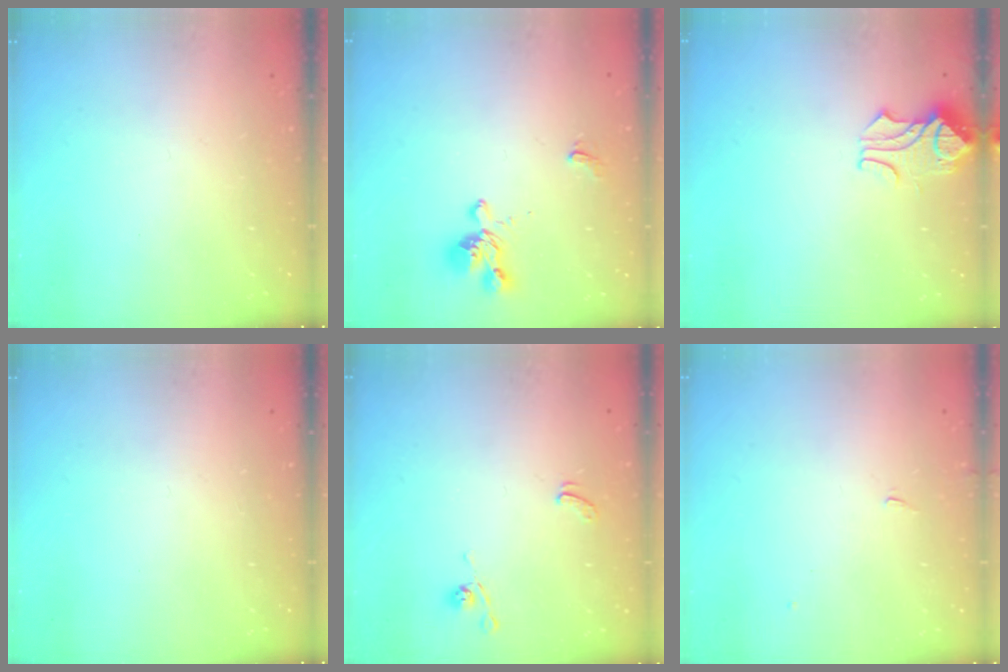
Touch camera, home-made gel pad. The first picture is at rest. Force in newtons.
{"total": 1.2, "press": 0.4, "slide": 1.1}
{"total": 0.8, "press": 0.5, "slide": 0.6}
{"total": 0.0}
{"total": 0.0}
{"total": 1.4, "press": 1.3, "slide": 0.4}